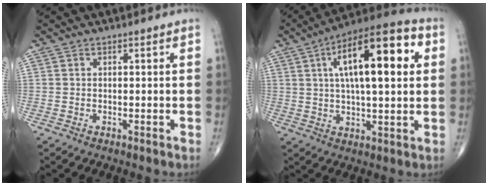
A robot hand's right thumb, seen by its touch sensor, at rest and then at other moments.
{"total": 19.8, "force": [5.2, 7.0, 17.8], "torque": [-0.263, 0.013, 0.071]}